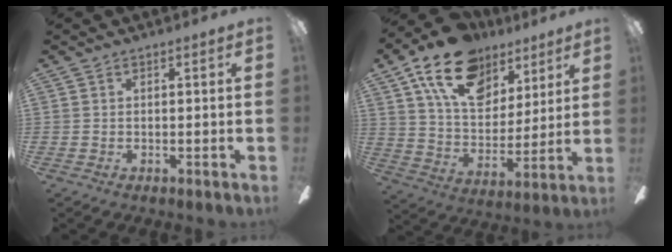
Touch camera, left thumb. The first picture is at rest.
{"total": 19.9, "force": [12.2, 11.8, 10.4], "torque": [-0.176, -0.056, 0.220]}